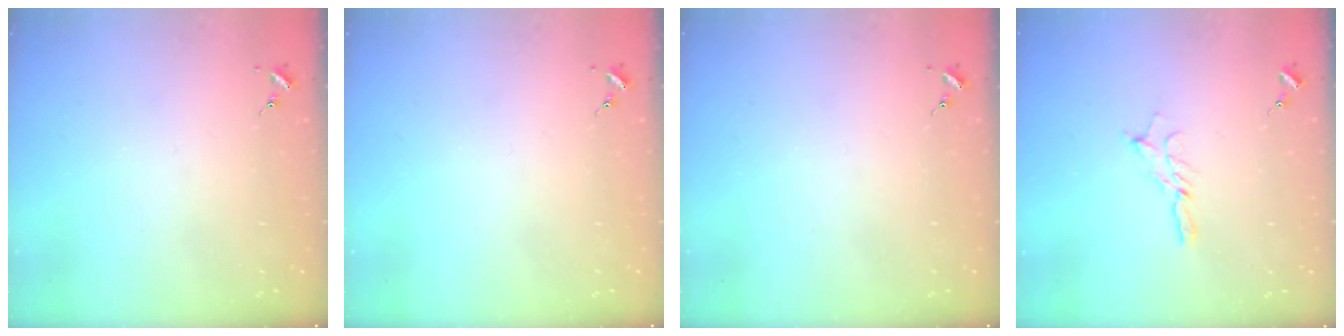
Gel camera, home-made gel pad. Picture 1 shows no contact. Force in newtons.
{"total": 0.0}
{"total": 0.0}
{"total": 5.6, "press": 5.6, "slide": 0.3}